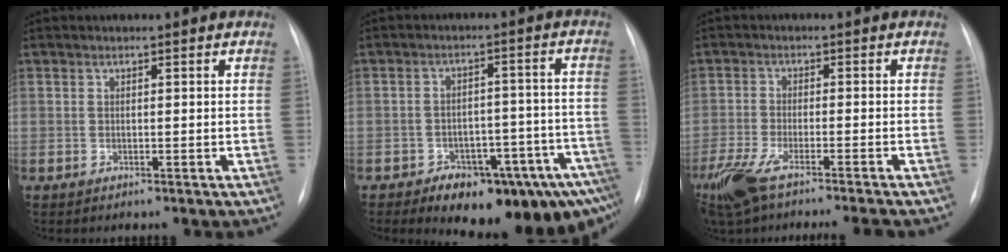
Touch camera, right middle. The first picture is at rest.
{"total": 16.2, "force": [-11.1, 6.0, 10.2], "torque": [-0.069, 0.047, -0.143]}
{"total": 11.5, "force": [-9.2, 0.6, 6.9], "torque": [-0.126, -0.022, -0.154]}